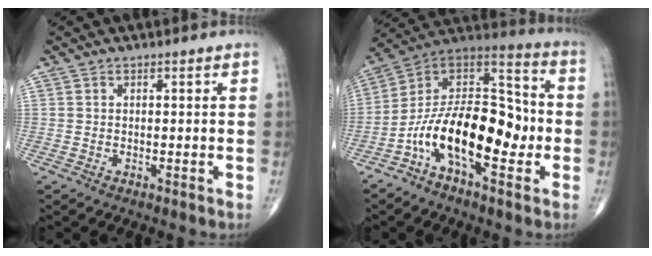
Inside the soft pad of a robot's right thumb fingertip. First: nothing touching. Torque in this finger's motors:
{"motor_torque": [2.50, 2.50, 1.39, -1.38, 0.27]}